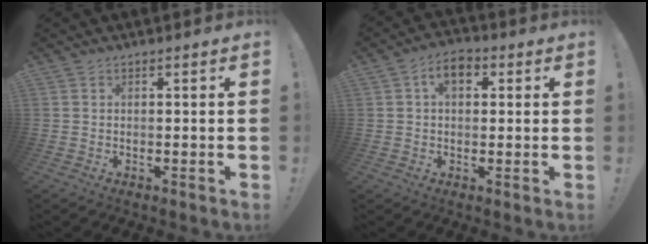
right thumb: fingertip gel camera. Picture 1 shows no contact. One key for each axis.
{"total": 6.3, "fx": 1.7, "fy": 4.2, "fz": 4.3, "tx": -0.066, "ty": 0.007, "tz": 0.029}